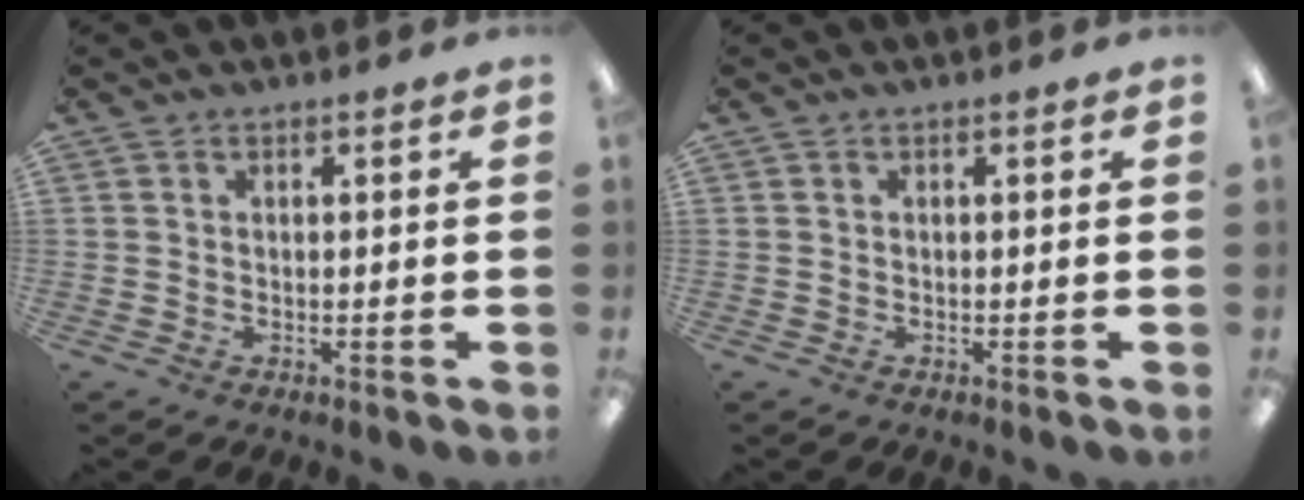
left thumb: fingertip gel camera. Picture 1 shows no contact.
{"total": 0.0}